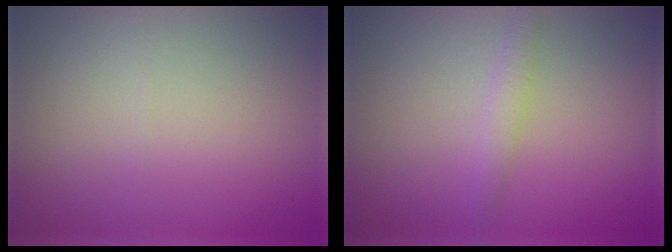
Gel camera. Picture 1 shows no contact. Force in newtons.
{"total": 1.4, "press": 1.4, "slide": 0.1}